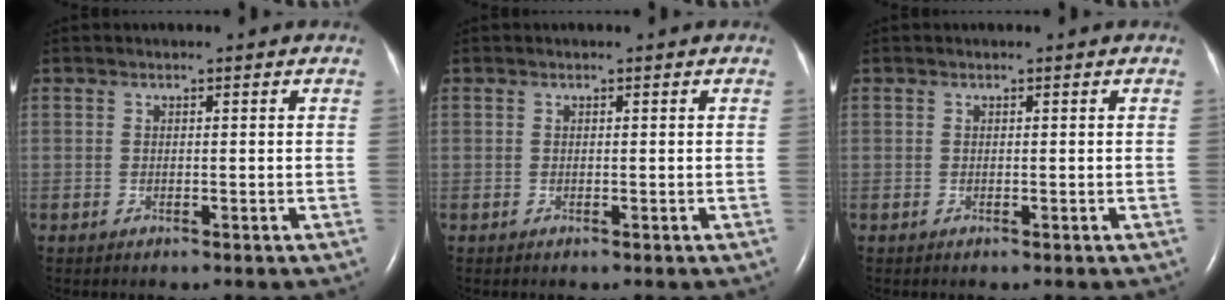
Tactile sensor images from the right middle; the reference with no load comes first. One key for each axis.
{"total": 0.0}
{"total": 0.0}